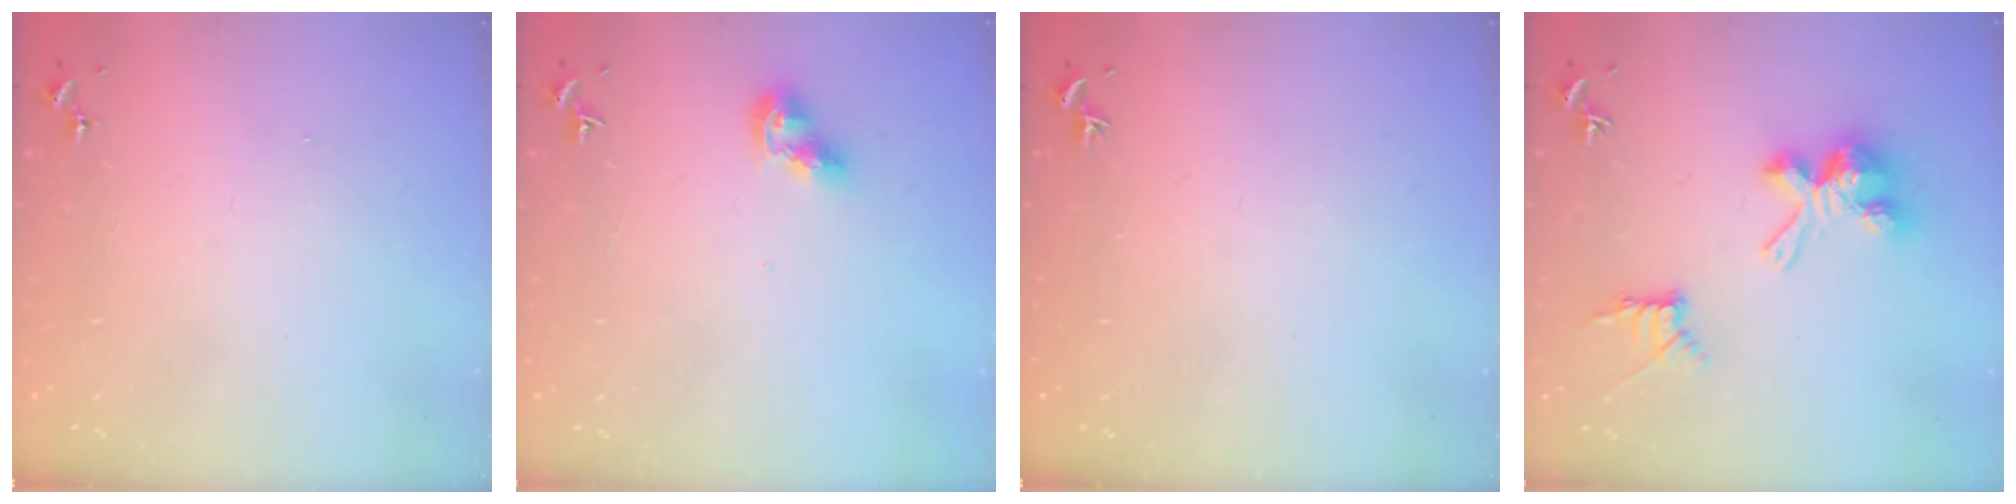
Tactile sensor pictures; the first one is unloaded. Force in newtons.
{"total": 8.9, "press": 8.9, "slide": 0.8}
{"total": 0.0}
{"total": 13.8, "press": 13.8, "slide": 0.4}